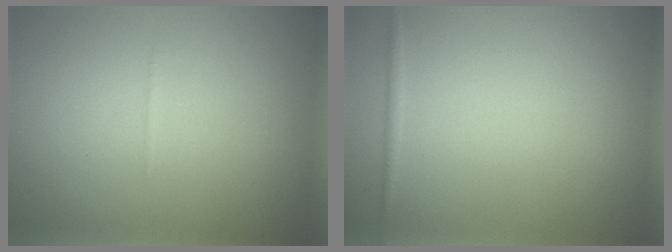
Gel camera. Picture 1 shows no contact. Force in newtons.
{"total": 0.5, "press": 0.5, "slide": 0.1}